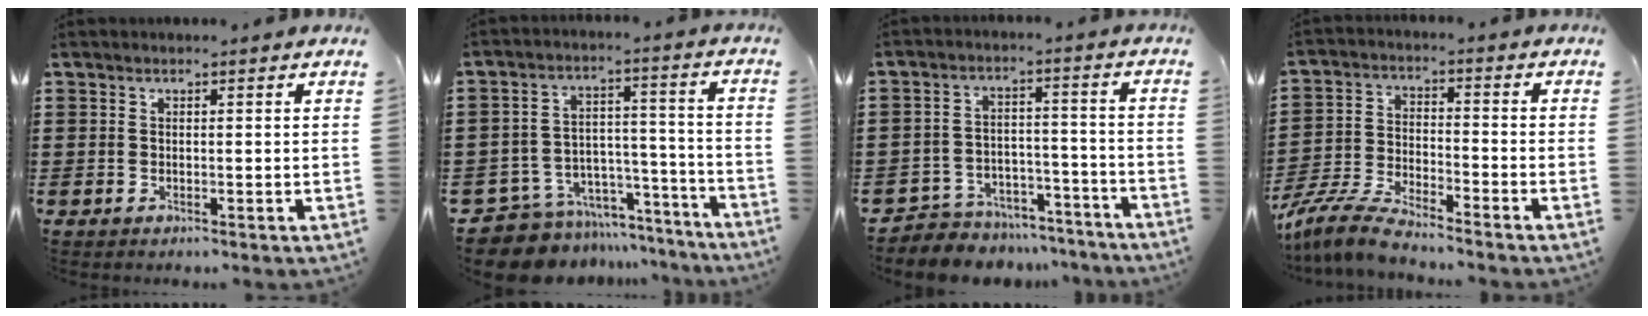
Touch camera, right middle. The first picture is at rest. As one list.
[{"total": 9.0, "force": [-8.1, 3.8, 1.1], "torque": [-0.032, 0.018, -0.154]}, {"total": 5.5, "force": [-5.3, 1.6, -0.1], "torque": [-0.002, 0.020, -0.111]}, {"total": 7.0, "force": [-6.5, 0.7, 2.4], "torque": [-0.069, -0.004, -0.130]}]